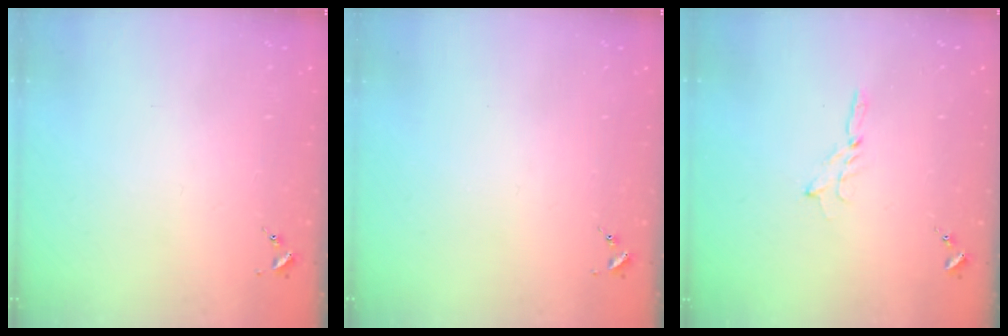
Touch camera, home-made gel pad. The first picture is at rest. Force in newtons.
{"total": 0.0}
{"total": 1.8, "press": 1.8, "slide": 0.2}